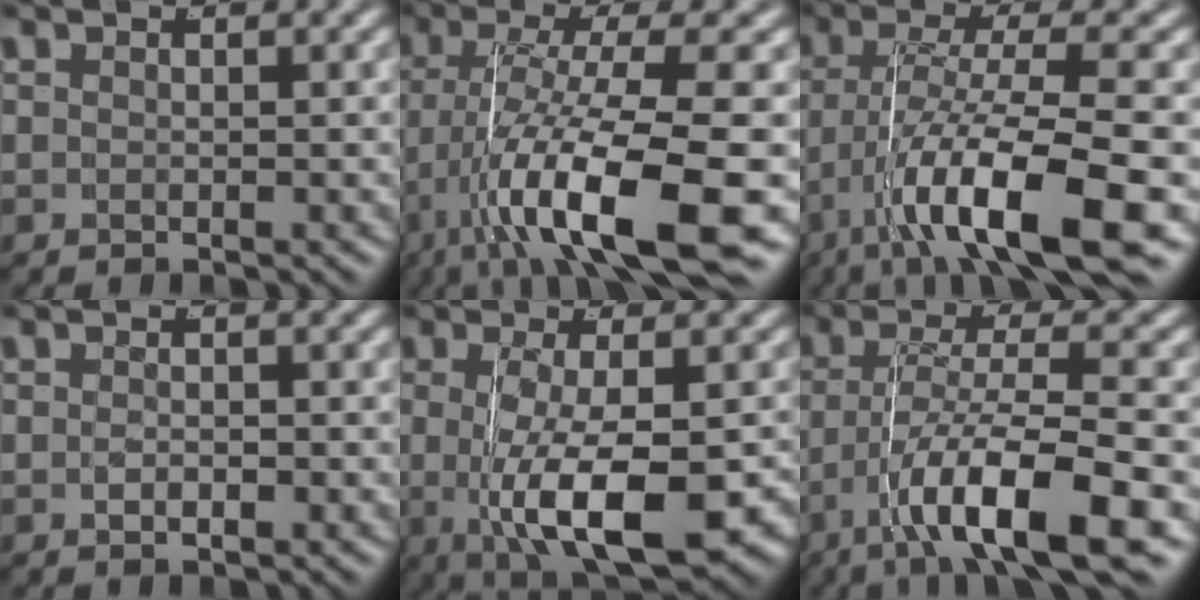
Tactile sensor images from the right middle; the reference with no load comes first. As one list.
[{"total": 10.0, "force": [-3.3, 2.7, 9.0], "torque": [-0.152, -0.015, -0.038]}, {"total": 9.0, "force": [-3.6, 2.1, 7.9], "torque": [-0.140, -0.017, -0.043]}, {"total": 0.7, "force": [-0.4, 0.0, 0.6], "torque": [-0.013, -0.007, -0.001]}, {"total": 9.2, "force": [-2.9, 3.5, 8.0], "torque": [-0.136, -0.035, -0.020]}, {"total": 8.0, "force": [-3.8, 1.7, 6.8], "torque": [-0.117, -0.014, -0.052]}]